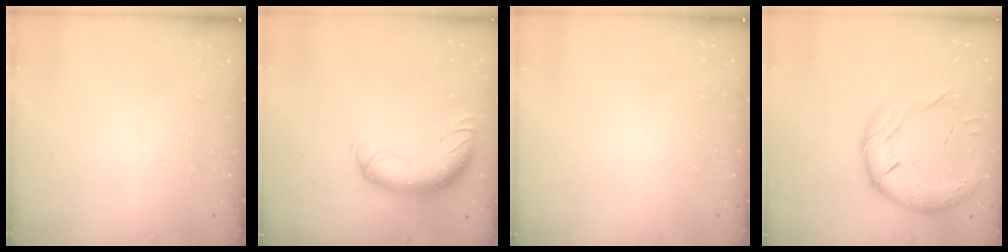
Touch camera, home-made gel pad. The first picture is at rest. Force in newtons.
{"total": 13.1, "press": 12.8, "slide": 2.9}
{"total": 0.0}
{"total": 17.8, "press": 17.6, "slide": 2.9}